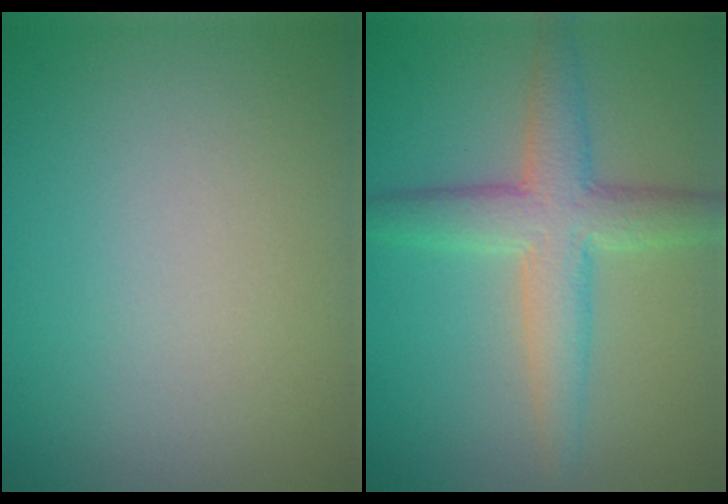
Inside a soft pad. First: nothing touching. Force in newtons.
{"total": 5.0, "press": 5.0, "slide": 0.3}